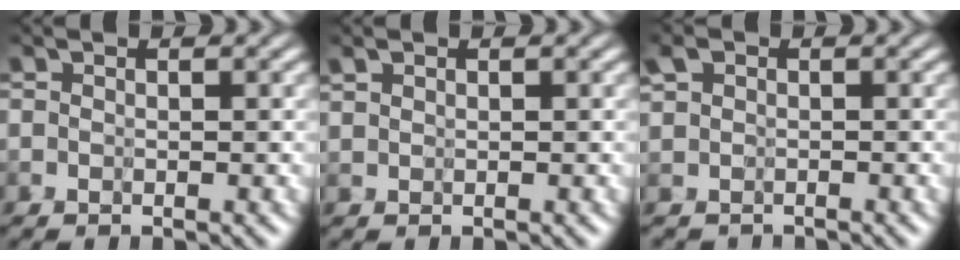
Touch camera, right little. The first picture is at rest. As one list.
[{"total": 0.8, "force": [0.6, -0.1, -0.5], "torque": [0.009, -0.007, 0.012]}, {"total": 1.5, "force": [0.4, 1.3, -0.5], "torque": [0.014, 0.011, -0.015]}]